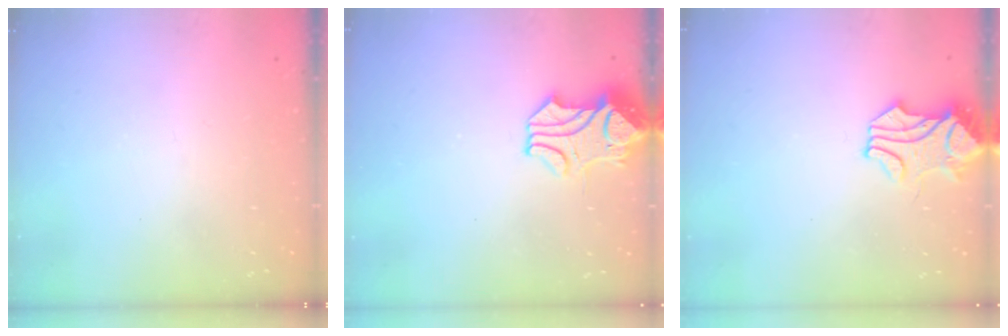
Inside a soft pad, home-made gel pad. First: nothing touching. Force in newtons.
{"total": 1.6, "press": 1.4, "slide": 0.9}
{"total": 1.8, "press": 1.7, "slide": 0.5}